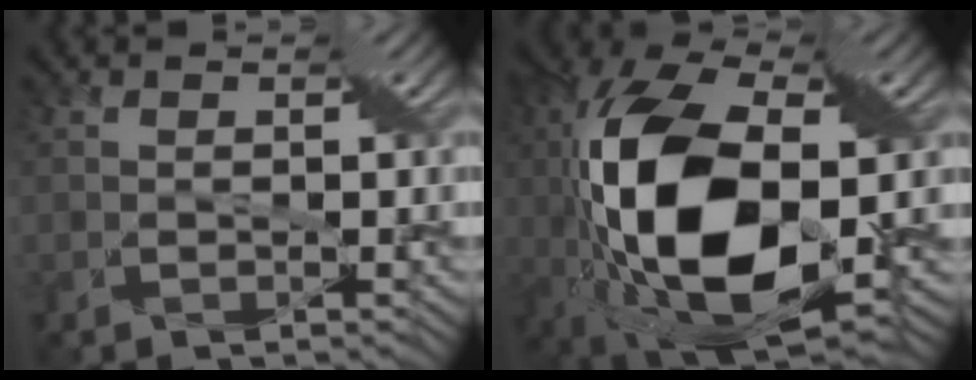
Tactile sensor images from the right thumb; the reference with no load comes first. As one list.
[{"total": 18.5, "force": [-1.9, 8.5, 16.3], "torque": [-0.356, -0.009, -0.033]}]